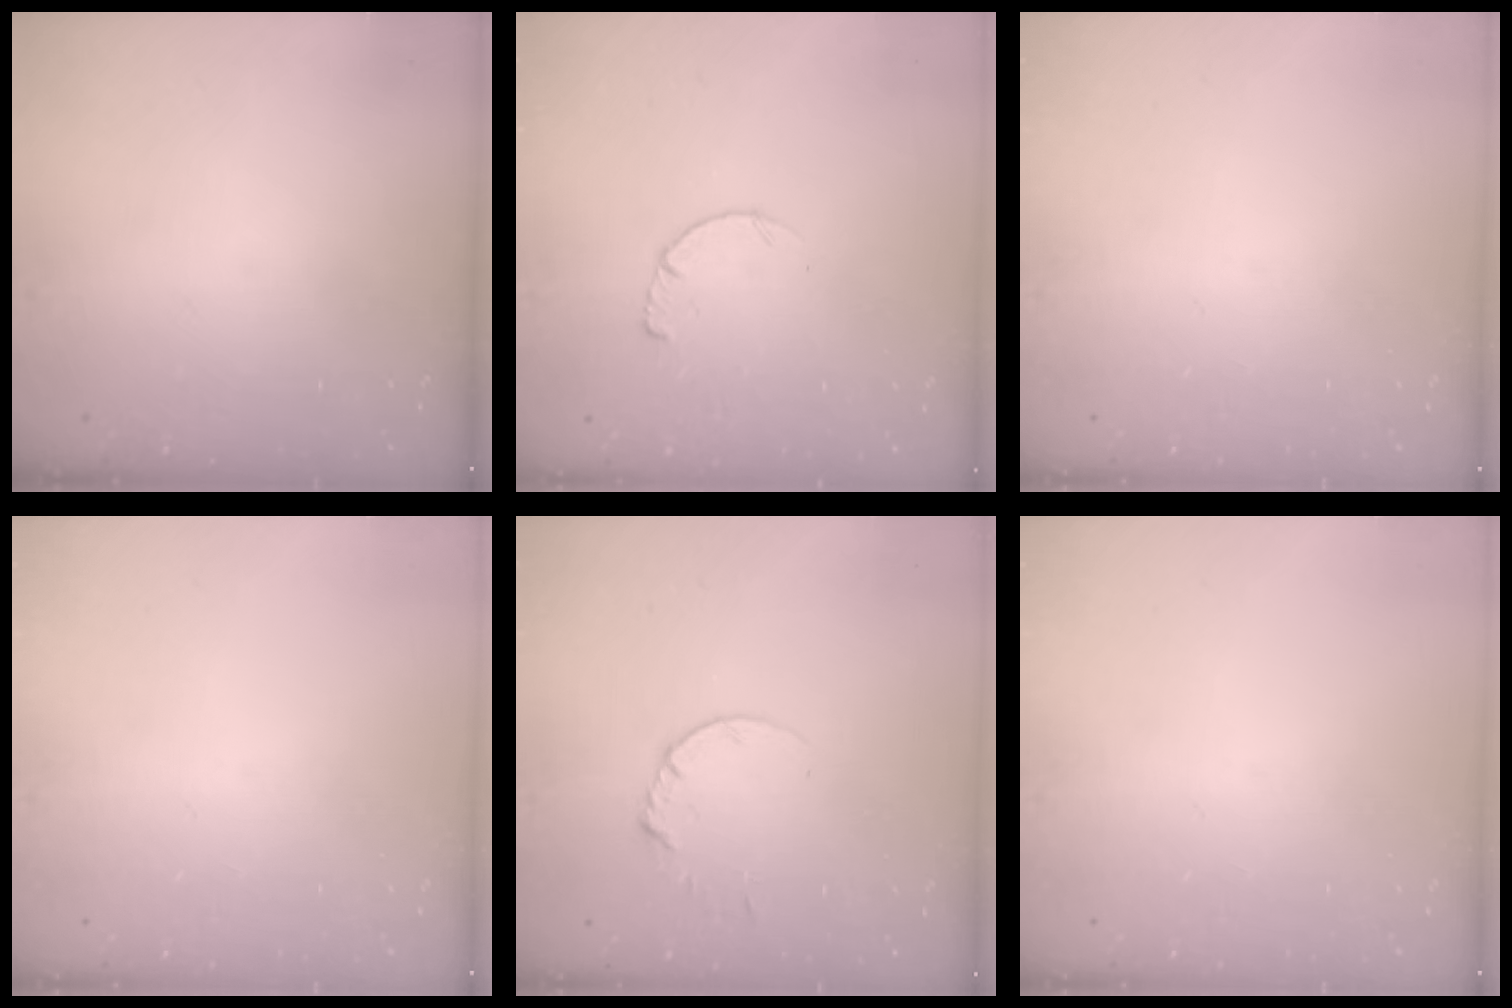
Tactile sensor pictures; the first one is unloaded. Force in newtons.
{"total": 3.0, "press": 3.0, "slide": 0.3}
{"total": 0.0}
{"total": 0.0}
{"total": 1.8, "press": 1.7, "slide": 0.2}
{"total": 0.0}